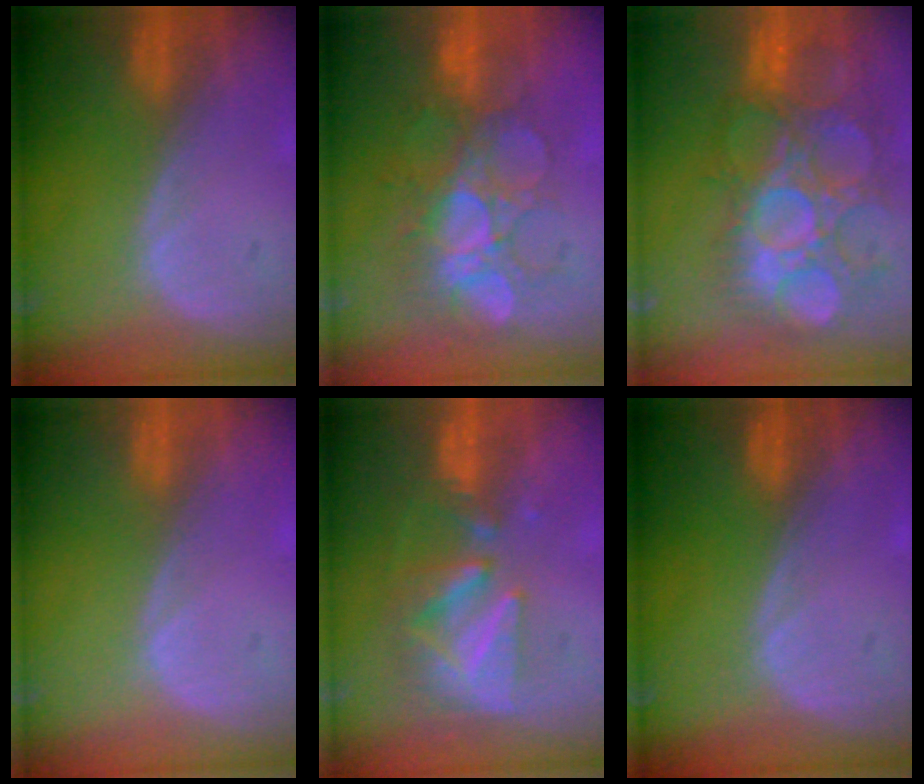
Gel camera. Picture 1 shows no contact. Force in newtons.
{"total": 9.0, "press": 8.6, "slide": 2.6}
{"total": 12.4, "press": 11.6, "slide": 4.3}
{"total": 0.0}
{"total": 8.6, "press": 7.7, "slide": 3.9}
{"total": 0.0}